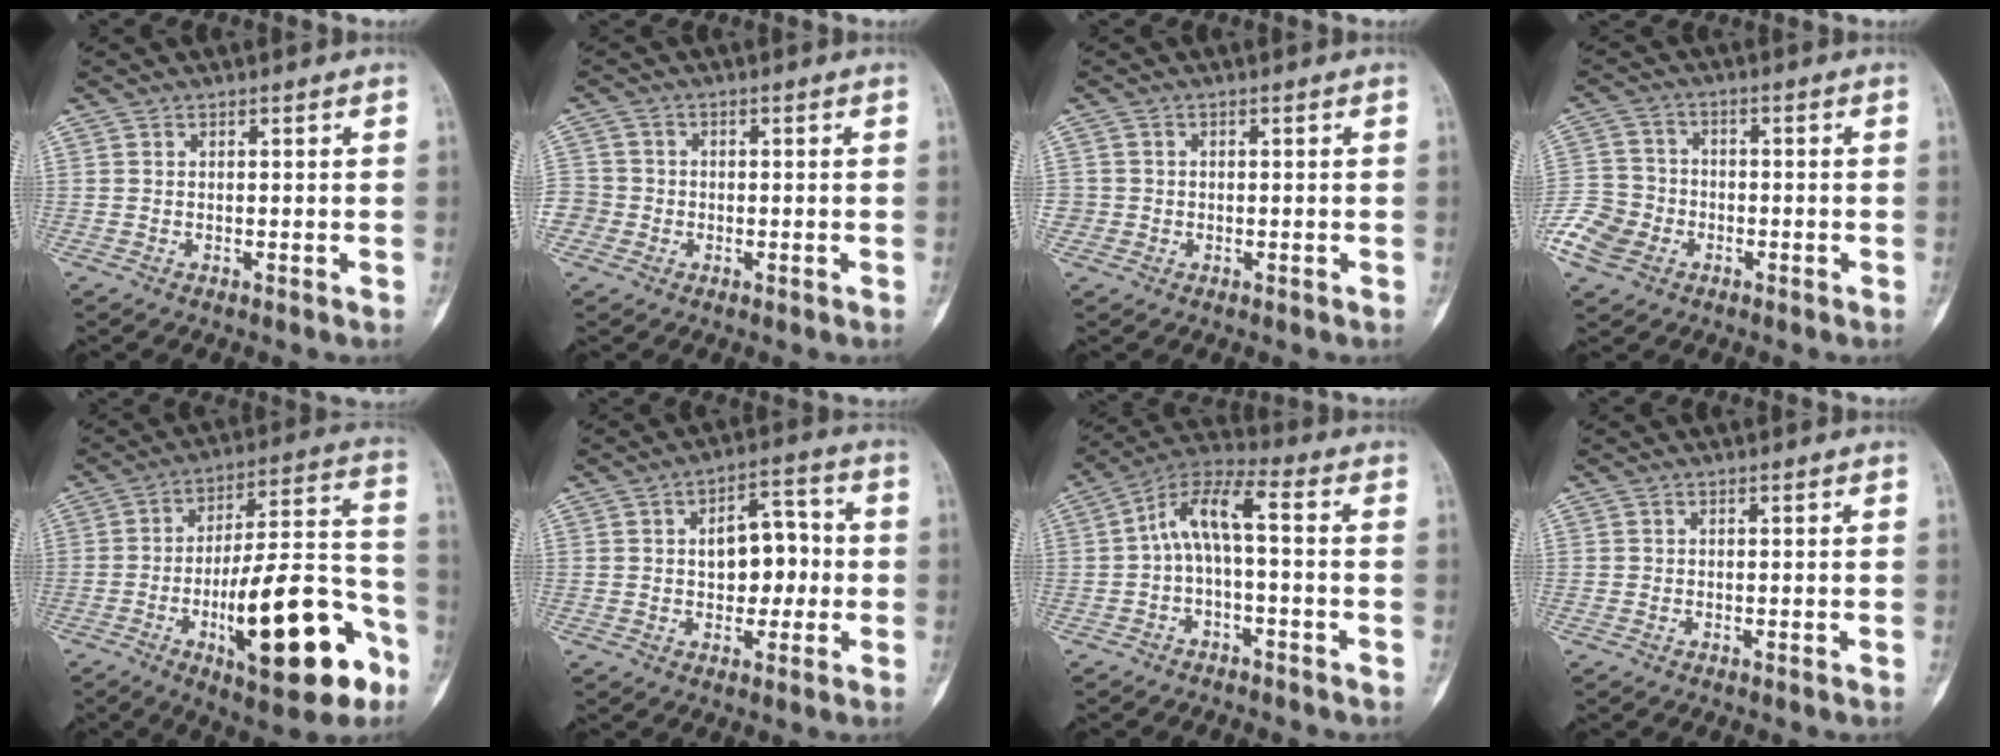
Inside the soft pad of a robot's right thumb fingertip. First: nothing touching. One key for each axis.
{"total": 5.0, "fx": -1.5, "fy": 4.7, "fz": 0.9, "tx": -0.011, "ty": 0.012, "tz": -0.032}
{"total": 3.1, "fx": -0.5, "fy": 3.1, "fz": 0.2, "tx": 0.014, "ty": 0.008, "tz": -0.011}
{"total": 9.1, "fx": -4.1, "fy": 7.1, "fz": 4.0, "tx": -0.072, "ty": 0.018, "tz": -0.082}
{"total": 24.9, "fx": -10.1, "fy": 8.2, "fz": 21.2, "tx": -0.296, "ty": 0.057, "tz": -0.144}
{"total": 9.2, "fx": 0.0, "fy": 5.8, "fz": 7.2, "tx": -0.071, "ty": 0.027, "tz": -0.005}
{"total": 8.6, "fx": -0.9, "fy": 2.9, "fz": 8.0, "tx": -0.154, "ty": 0.052, "tz": -0.022}
{"total": 0.0}